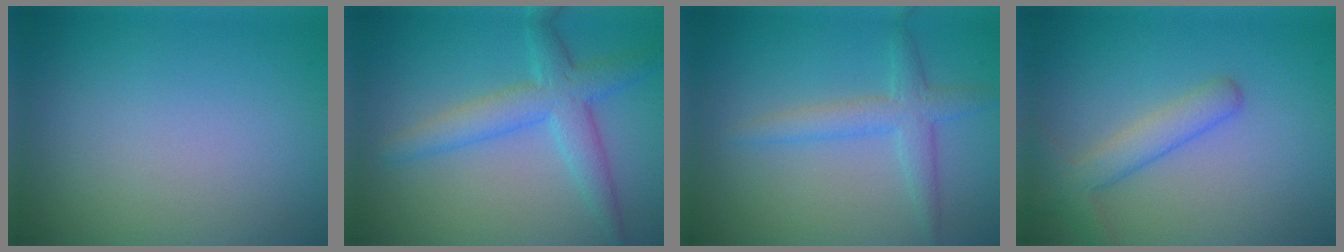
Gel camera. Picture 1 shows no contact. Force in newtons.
{"total": 4.4, "press": 4.4, "slide": 0.1}
{"total": 3.0, "press": 3.0, "slide": 0.1}
{"total": 3.1, "press": 3.1, "slide": 0.1}